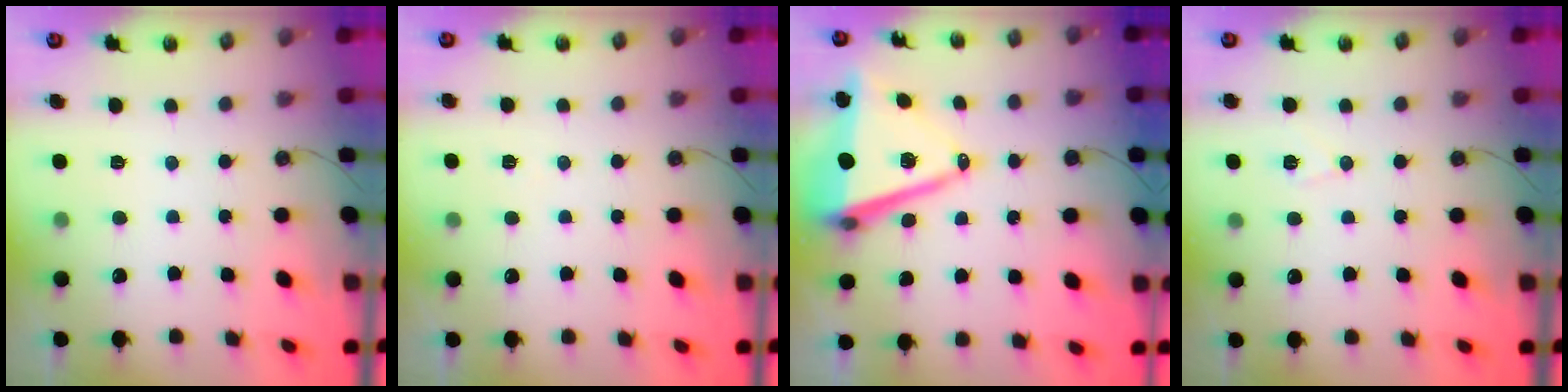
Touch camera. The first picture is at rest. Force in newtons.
{"total": 4.8, "press": 2.5, "slide": 4.1}
{"total": 14.5, "press": 13.8, "slide": 4.2}
{"total": 6.6, "press": 6.5, "slide": 1.1}